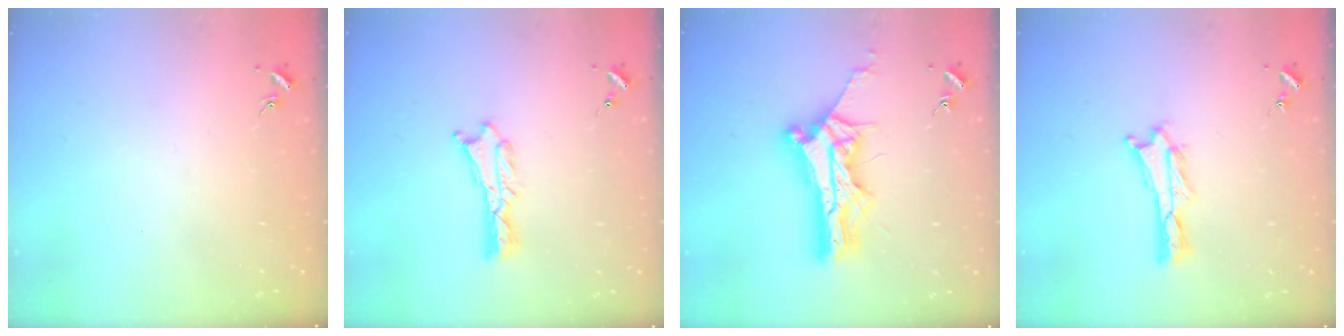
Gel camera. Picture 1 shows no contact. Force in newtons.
{"total": 1.1, "press": 1.1, "slide": 0.2}
{"total": 9.2, "press": 9.2, "slide": 0.4}
{"total": 0.9, "press": 0.9, "slide": 0.2}